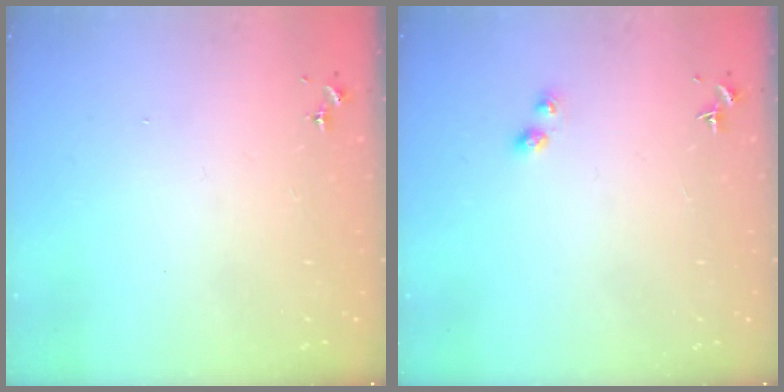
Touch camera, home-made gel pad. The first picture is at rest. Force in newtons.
{"total": 2.9, "press": 2.9, "slide": 0.5}